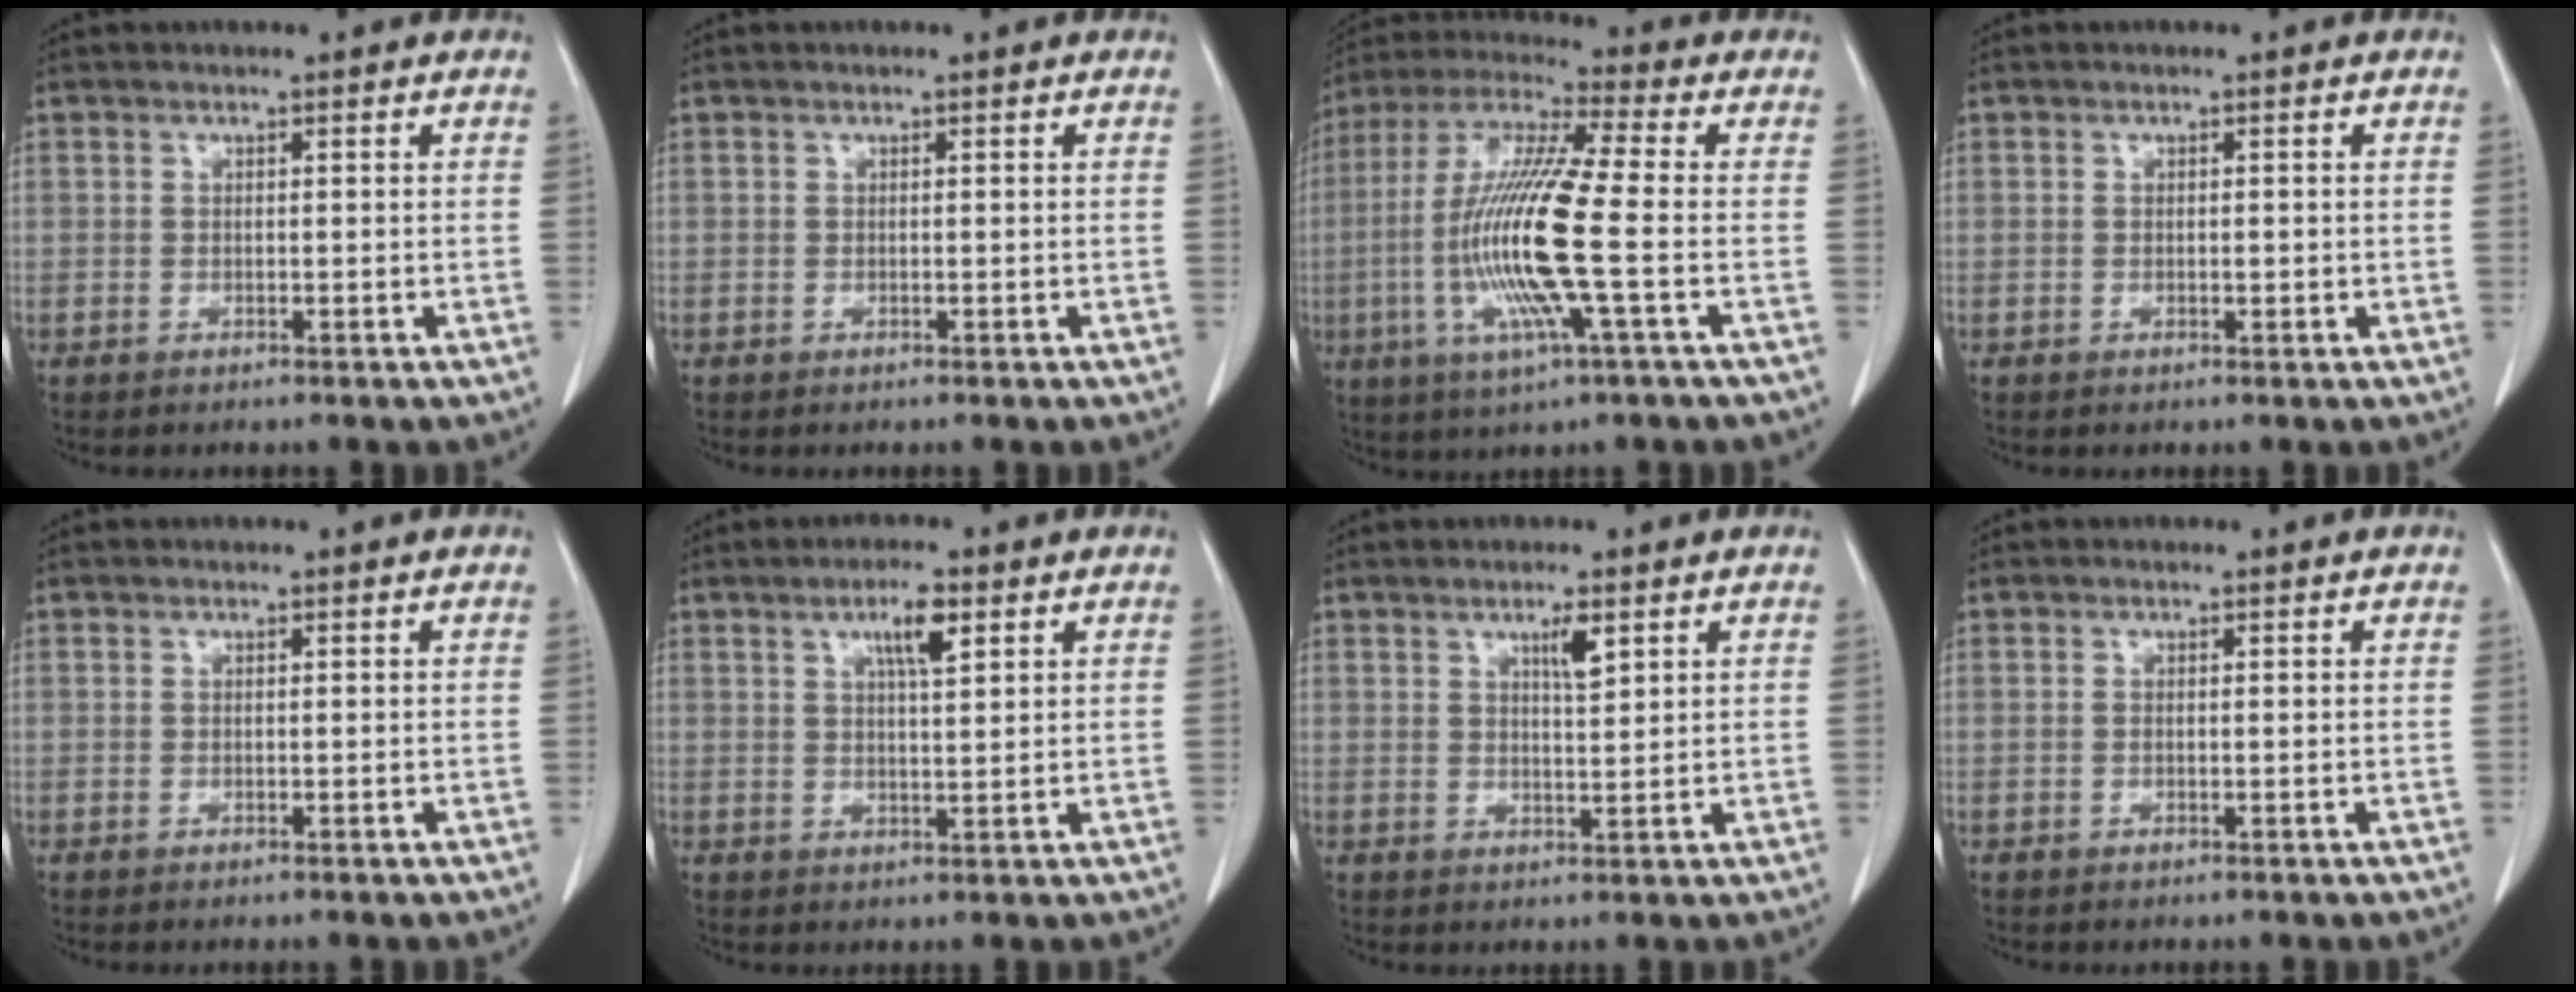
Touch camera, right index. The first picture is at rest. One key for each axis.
{"total": 0.0}
{"total": 16.1, "fx": -2.9, "fy": 0.5, "fz": 15.8, "tx": -0.330, "ty": -0.009, "tz": -0.064}
{"total": 0.8, "fx": -0.1, "fy": 0.3, "fz": 0.7, "tx": -0.013, "ty": 0.000, "tz": -0.001}
{"total": 0.0}
{"total": 4.6, "fx": 2.3, "fy": 0.7, "fz": 3.9, "tx": -0.069, "ty": 0.000, "tz": 0.040}
{"total": 3.1, "fx": 1.8, "fy": 0.4, "fz": 2.6, "tx": -0.044, "ty": -0.002, "tz": 0.032}
{"total": 0.0}